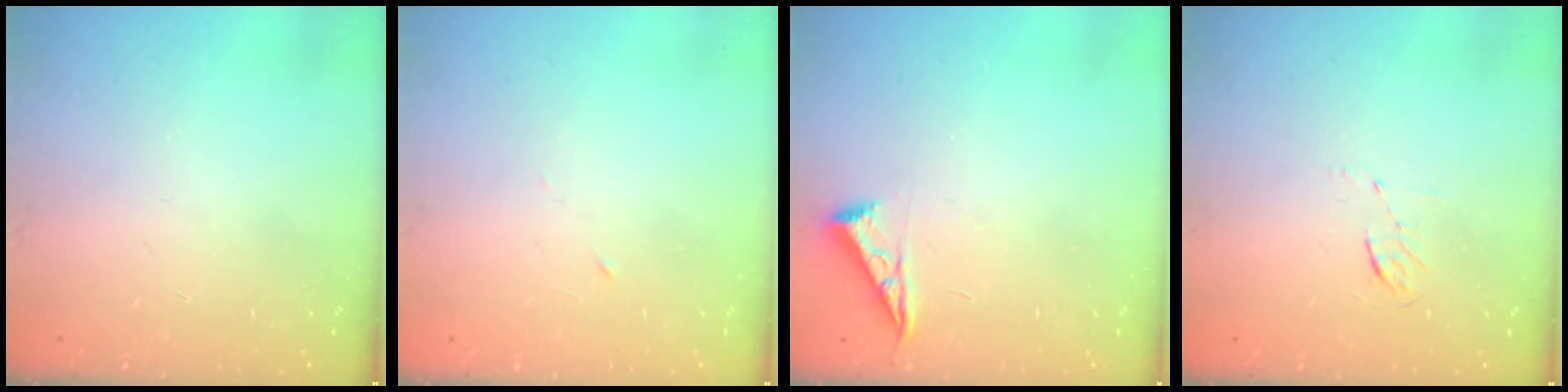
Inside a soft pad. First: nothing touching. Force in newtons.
{"total": 2.7, "press": 2.5, "slide": 1.0}
{"total": 5.0, "press": 5.0, "slide": 0.7}
{"total": 4.0, "press": 3.7, "slide": 1.3}